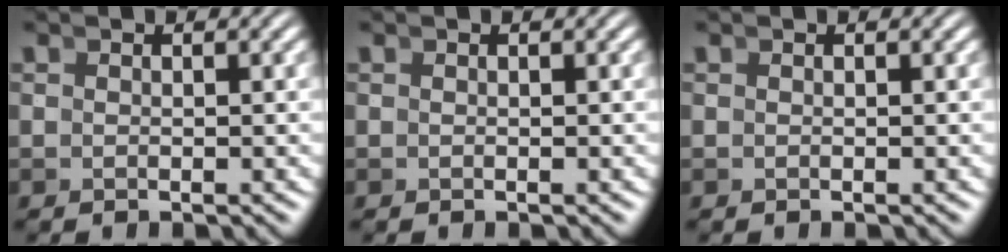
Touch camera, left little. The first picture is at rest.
{"total": 0.0}
{"total": 0.0}